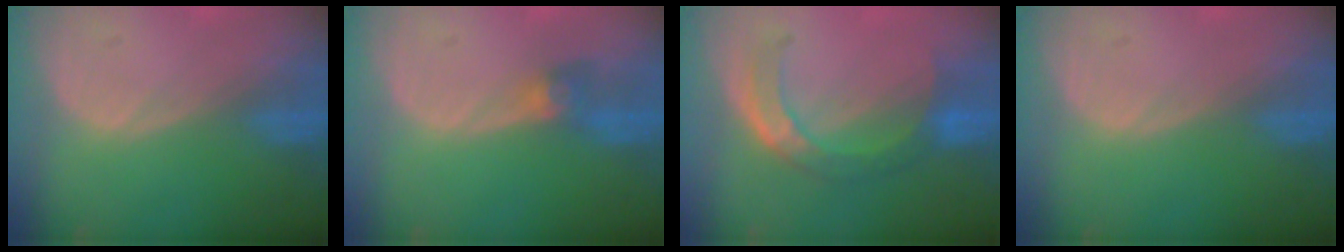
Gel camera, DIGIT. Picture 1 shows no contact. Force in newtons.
{"total": 3.1, "press": 2.7, "slide": 1.5}
{"total": 6.7, "press": 6.2, "slide": 2.5}
{"total": 0.0}